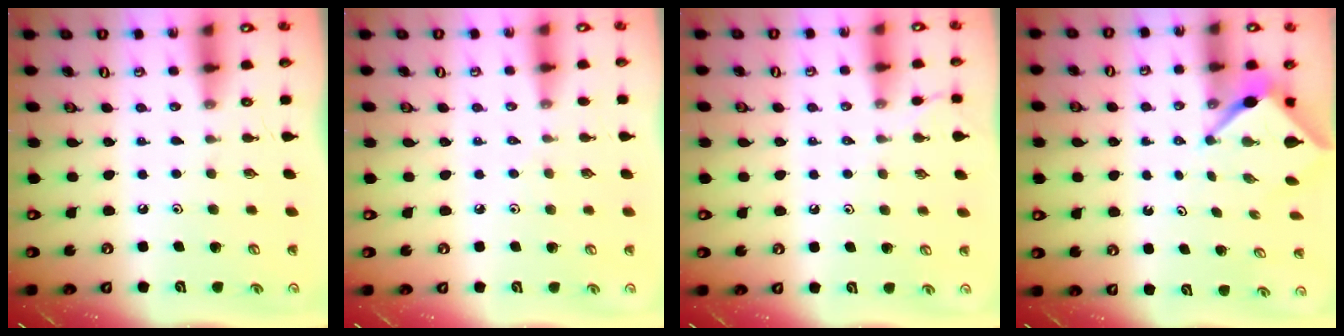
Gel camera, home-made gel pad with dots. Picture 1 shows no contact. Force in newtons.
{"total": 2.5, "press": 2.5, "slide": 0.4}
{"total": 1.8, "press": 1.8, "slide": 0.4}
{"total": 3.4, "press": 3.4, "slide": 0.1}